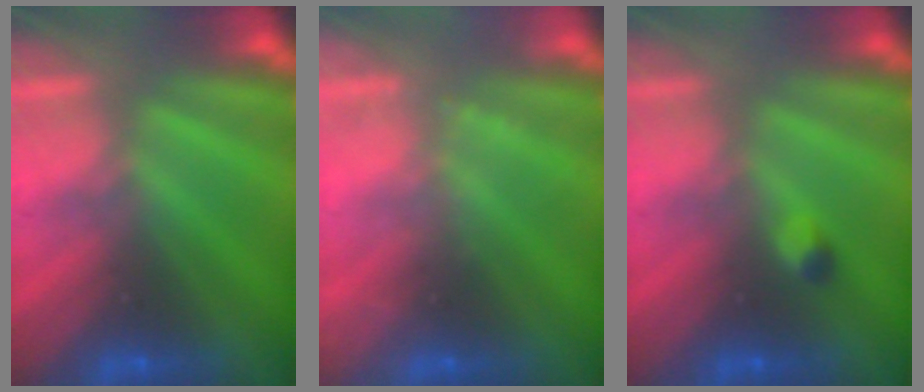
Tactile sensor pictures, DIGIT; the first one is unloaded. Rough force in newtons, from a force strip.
{"total": 2.4}
{"total": 2.4}